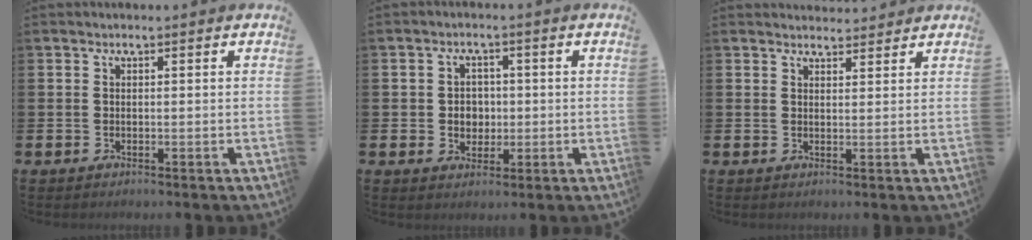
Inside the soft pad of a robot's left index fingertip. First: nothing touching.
{"total": 3.2, "force": [0.1, 2.8, 1.5], "torque": [-0.015, 0.002, -0.008]}
{"total": 2.3, "force": [2.3, 0.4, -0.2], "torque": [0.010, -0.015, 0.039]}